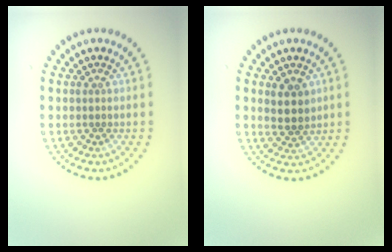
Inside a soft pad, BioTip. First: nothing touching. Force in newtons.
{"total": 2.6, "press": 2.3, "slide": 1.1}